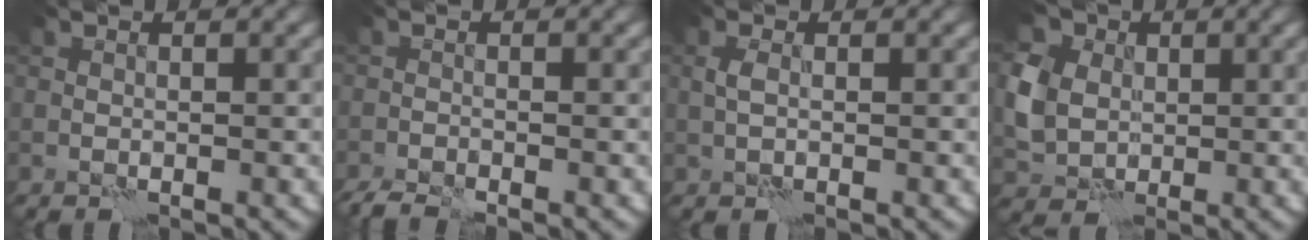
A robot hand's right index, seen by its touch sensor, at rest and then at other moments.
{"total": 2.7, "force": [-2.5, 0.2, 1.1], "torque": [-0.029, -0.014, -0.053]}
{"total": 0.8, "force": [0.2, 0.3, 0.7], "torque": [-0.018, 0.002, 0.002]}
{"total": 5.2, "force": [0.9, 4.4, 2.7], "torque": [-0.074, 0.006, 0.016]}